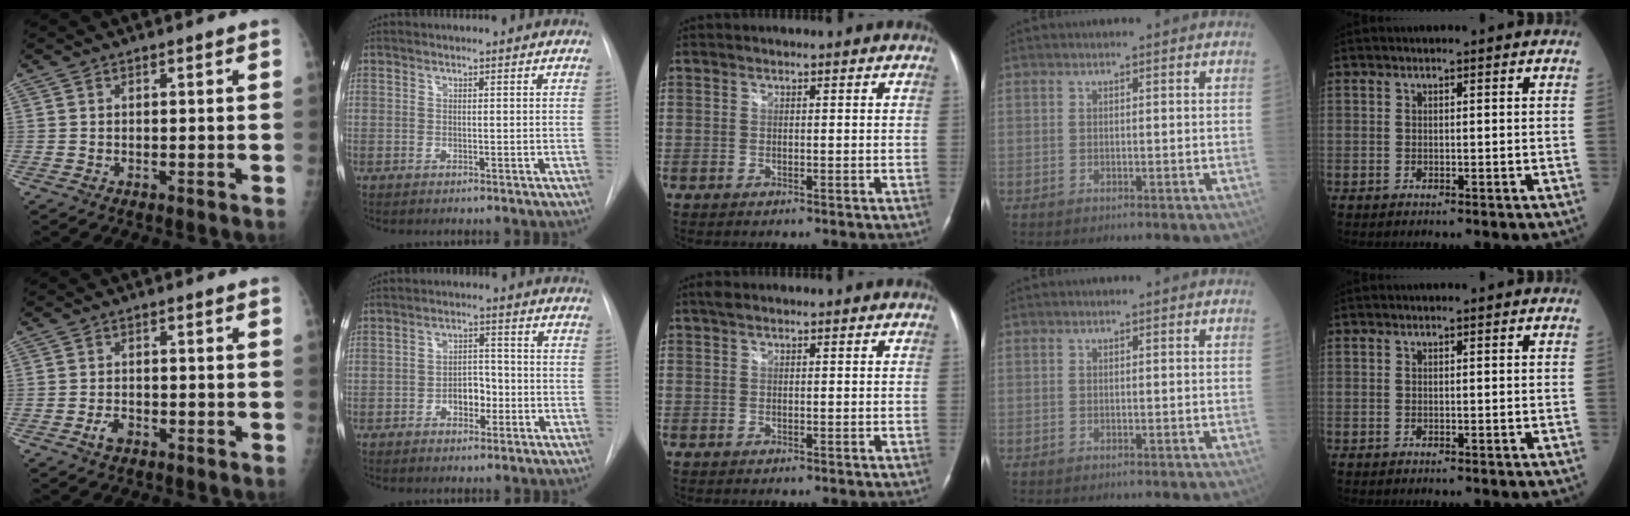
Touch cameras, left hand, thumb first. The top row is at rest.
{"thumb": {"total": 2.3, "force": [-1.3, 1.4, 1.4], "torque": [-0.025, 0.009, -0.022]}, "index": {"total": 4.4, "force": [-1.7, 2.6, 3.1], "torque": [-0.045, 0.010, -0.028]}, "middle": {"total": 1.1, "force": [0.8, 0.4, 0.7], "torque": [-0.017, 0.020, 0.015]}}